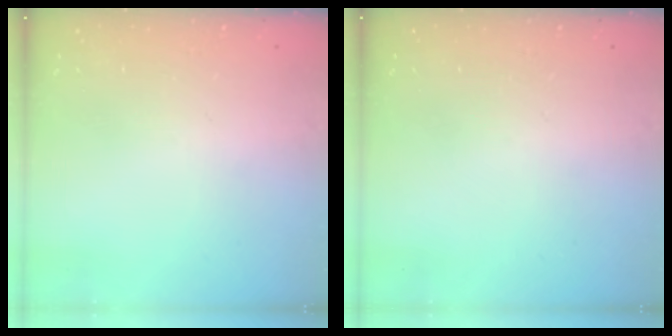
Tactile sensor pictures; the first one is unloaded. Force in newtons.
{"total": 0.0}